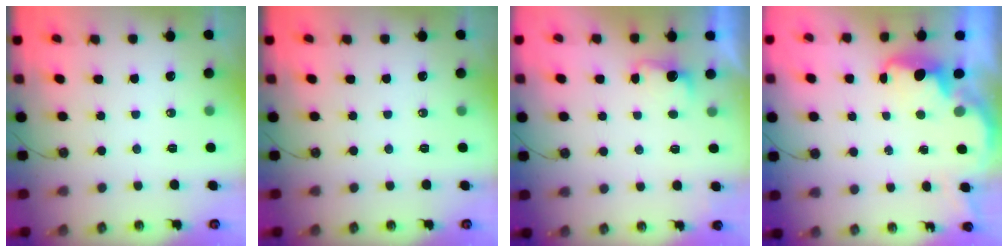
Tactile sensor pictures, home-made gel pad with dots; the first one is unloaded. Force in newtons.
{"total": 0.0}
{"total": 2.8, "press": 2.6, "slide": 0.9}
{"total": 2.8, "press": 2.8, "slide": 0.6}